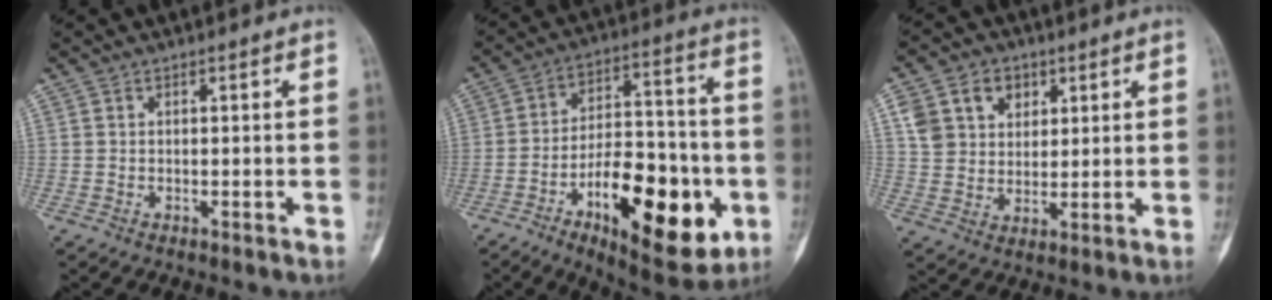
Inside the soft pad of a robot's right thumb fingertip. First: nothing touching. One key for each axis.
{"total": 23.3, "fx": -8.0, "fy": 10.5, "fz": 19.2, "tx": -0.260, "ty": 0.029, "tz": -0.112}
{"total": 10.7, "fx": 4.6, "fy": 8.2, "fz": 5.2, "tx": -0.061, "ty": -0.009, "tz": 0.087}